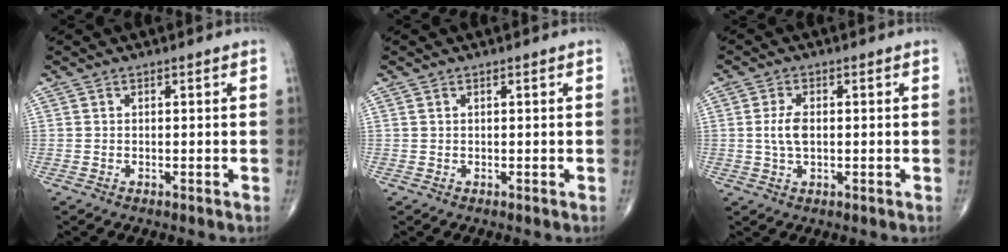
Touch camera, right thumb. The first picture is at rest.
{"total": 0.0}
{"total": 4.1, "force": [0.0, 2.1, 3.5], "torque": [-0.076, 0.001, 0.000]}